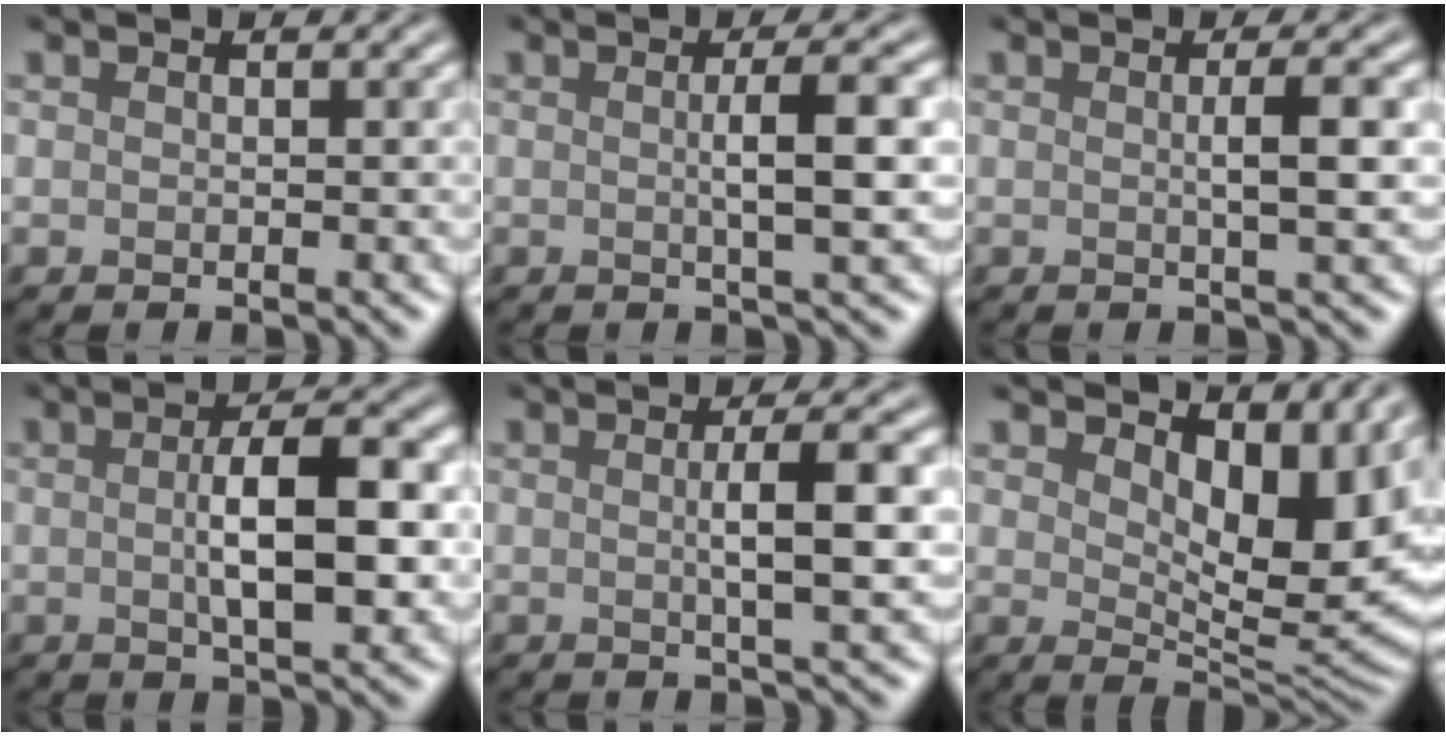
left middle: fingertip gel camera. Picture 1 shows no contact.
{"total": 4.1, "force": [0.2, 0.8, 4.1], "torque": [-0.059, 0.004, 0.000]}
{"total": 3.0, "force": [0.2, 0.6, 2.9], "torque": [-0.040, 0.002, -0.002]}
{"total": 6.7, "force": [0.1, 2.0, 6.4], "torque": [-0.106, 0.001, 0.000]}
{"total": 4.6, "force": [0.2, 0.9, 4.5], "torque": [-0.066, 0.005, 0.002]}
{"total": 7.9, "force": [3.5, 3.7, 6.0], "torque": [-0.095, -0.013, 0.050]}